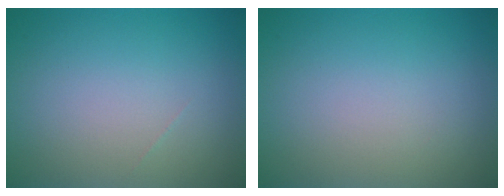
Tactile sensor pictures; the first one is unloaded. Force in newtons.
{"total": 0.0}